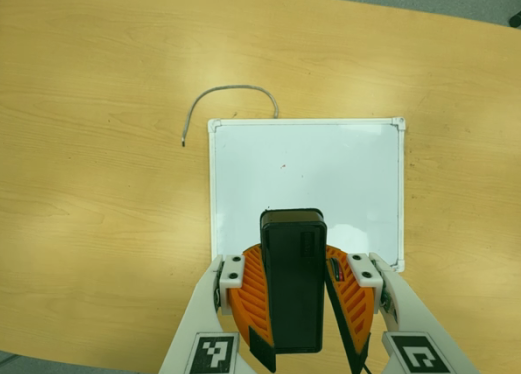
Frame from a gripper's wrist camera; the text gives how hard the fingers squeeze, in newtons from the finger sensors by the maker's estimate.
{"total": 9.6, "left": 9.5, "right": 9.7}